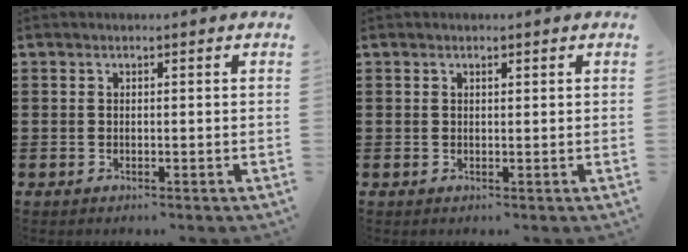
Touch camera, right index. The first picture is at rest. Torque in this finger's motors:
{"motor_torque": [-0.31, 0.05, 0.03, -0.01]}